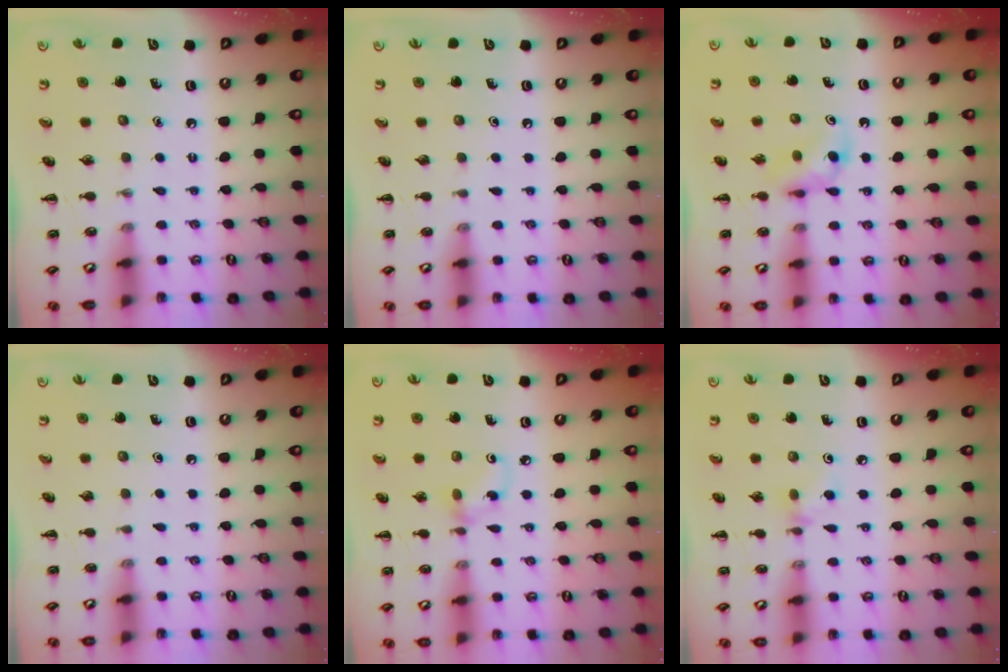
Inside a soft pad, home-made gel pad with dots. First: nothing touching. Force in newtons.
{"total": 0.0}
{"total": 4.9, "press": 4.7, "slide": 1.4}
{"total": 0.0}
{"total": 4.0, "press": 3.7, "slide": 1.4}
{"total": 4.0, "press": 3.9, "slide": 1.2}